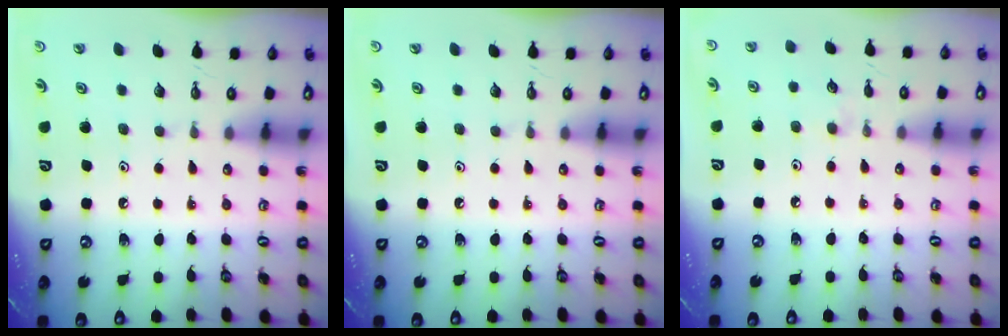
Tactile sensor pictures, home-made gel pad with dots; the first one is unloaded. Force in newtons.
{"total": 0.0}
{"total": 1.9, "press": 1.8, "slide": 0.3}